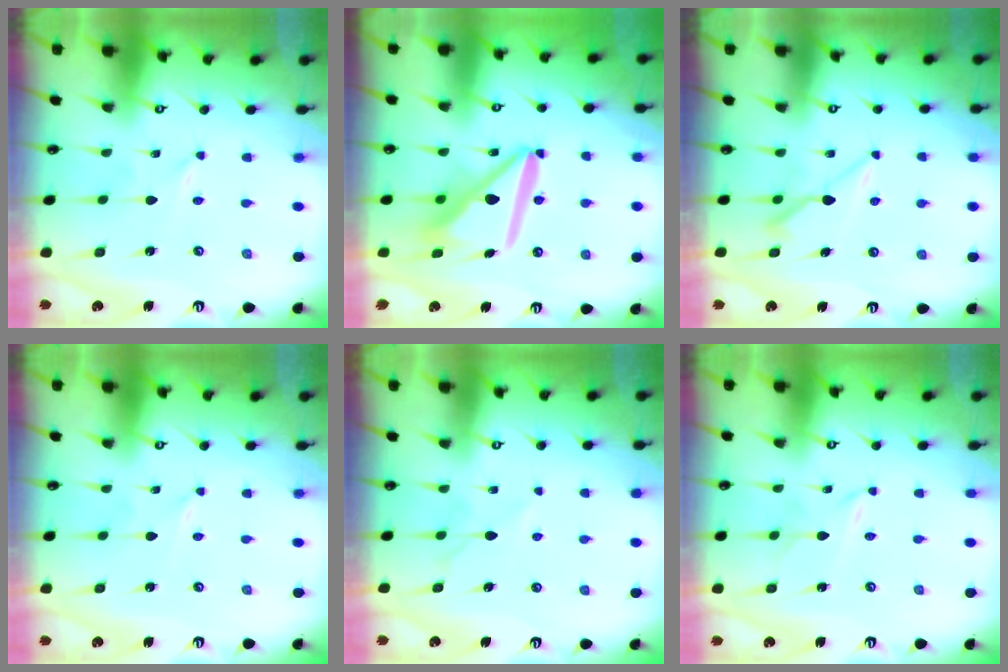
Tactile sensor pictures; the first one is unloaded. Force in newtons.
{"total": 14.1, "press": 14.0, "slide": 1.6}
{"total": 6.8, "press": 6.7, "slide": 0.8}
{"total": 0.0}
{"total": 5.3, "press": 5.2, "slide": 0.7}
{"total": 1.7, "press": 1.7, "slide": 0.0}